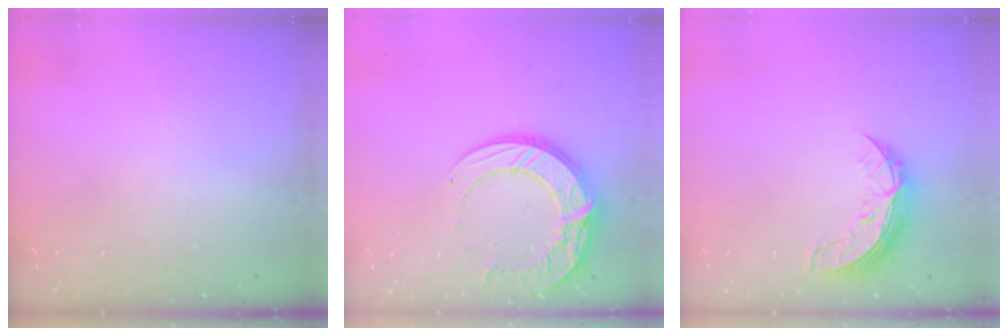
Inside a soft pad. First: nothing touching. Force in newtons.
{"total": 15.2, "press": 15.2, "slide": 1.3}
{"total": 8.0, "press": 8.0, "slide": 0.5}